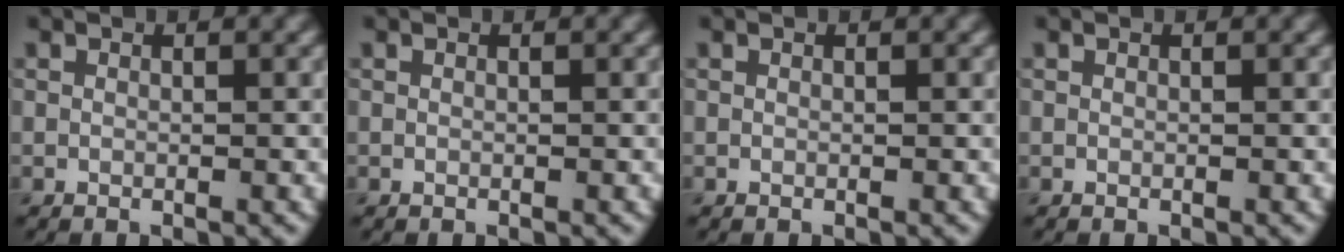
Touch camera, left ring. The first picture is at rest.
{"total": 0.0}
{"total": 0.0}
{"total": 0.0}